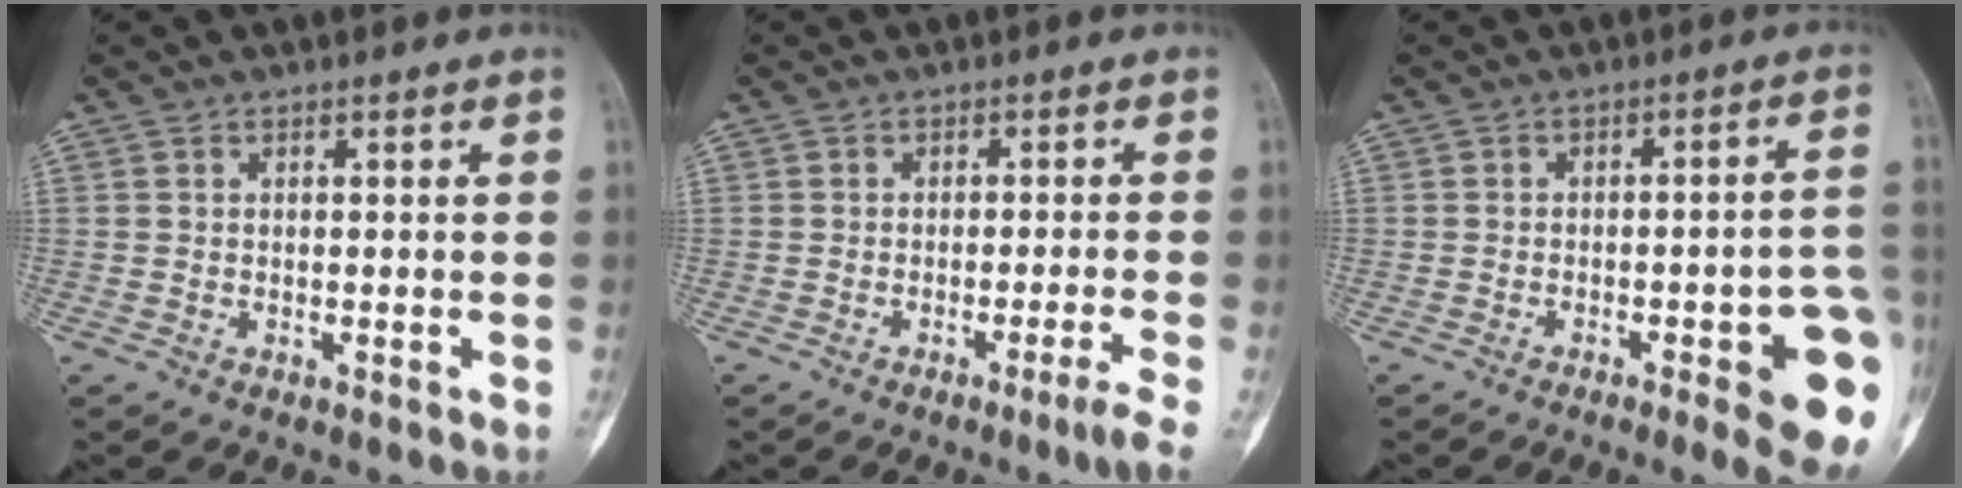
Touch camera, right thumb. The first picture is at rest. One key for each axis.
{"total": 4.0, "fx": -2.5, "fy": -1.0, "fz": 3.0, "tx": -0.056, "ty": 0.006, "tz": -0.041}
{"total": 13.9, "fx": -4.7, "fy": 3.2, "fz": 12.7, "tx": -0.118, "ty": 0.025, "tz": -0.047}